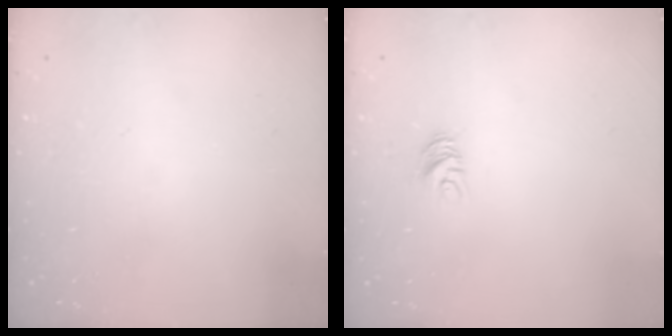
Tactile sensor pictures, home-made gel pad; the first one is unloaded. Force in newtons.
{"total": 5.1, "press": 5.1, "slide": 0.3}